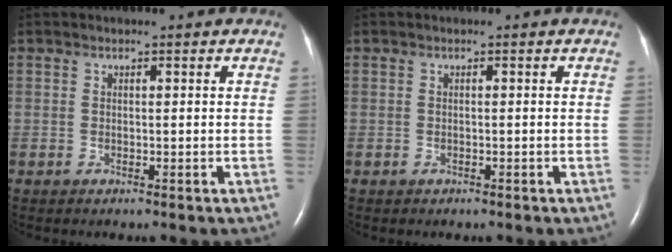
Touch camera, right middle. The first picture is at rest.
{"total": 0.0}